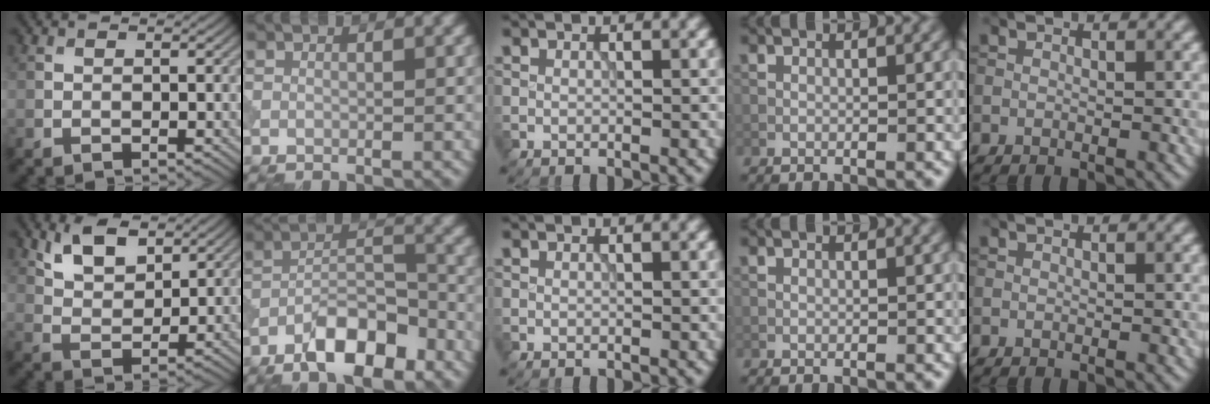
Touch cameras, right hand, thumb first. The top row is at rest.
{"thumb": {"total": 6.4, "force": [4.0, 3.0, 4.0], "torque": [-0.086, -0.001, 0.082]}, "index": {"total": 7.0, "force": [-4.6, 2.6, 4.6], "torque": [-0.071, 0.010, -0.085]}}